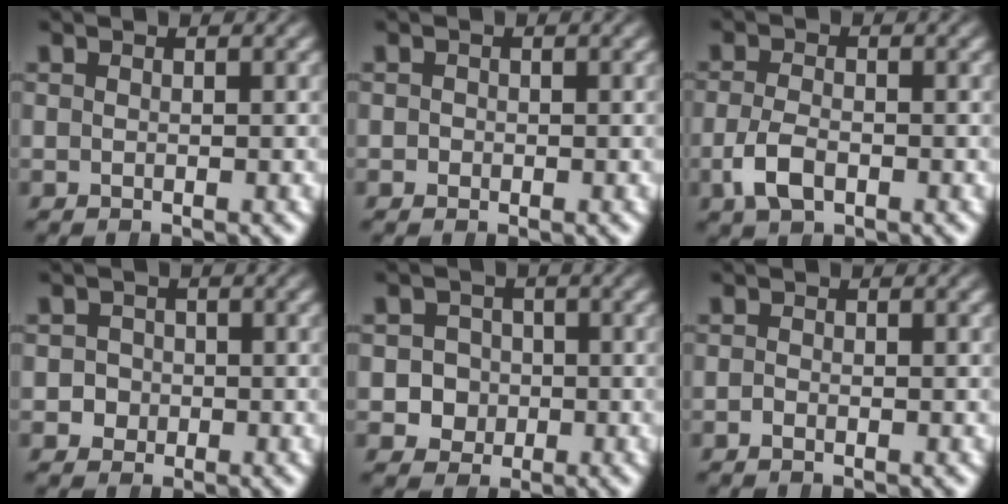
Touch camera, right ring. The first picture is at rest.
{"total": 0.5, "force": [-0.3, 0.2, -0.3], "torque": [0.004, -0.009, -0.003]}
{"total": 2.6, "force": [-1.2, 1.4, 1.8], "torque": [-0.048, -0.016, -0.017]}
{"total": 3.3, "force": [-0.6, 3.2, 0.4], "torque": [-0.024, -0.006, -0.017]}
{"total": 6.5, "force": [-1.1, 6.2, 1.4], "torque": [-0.053, -0.024, -0.018]}
{"total": 0.6, "force": [-0.6, 0.1, 0.1], "torque": [-0.009, -0.008, -0.011]}